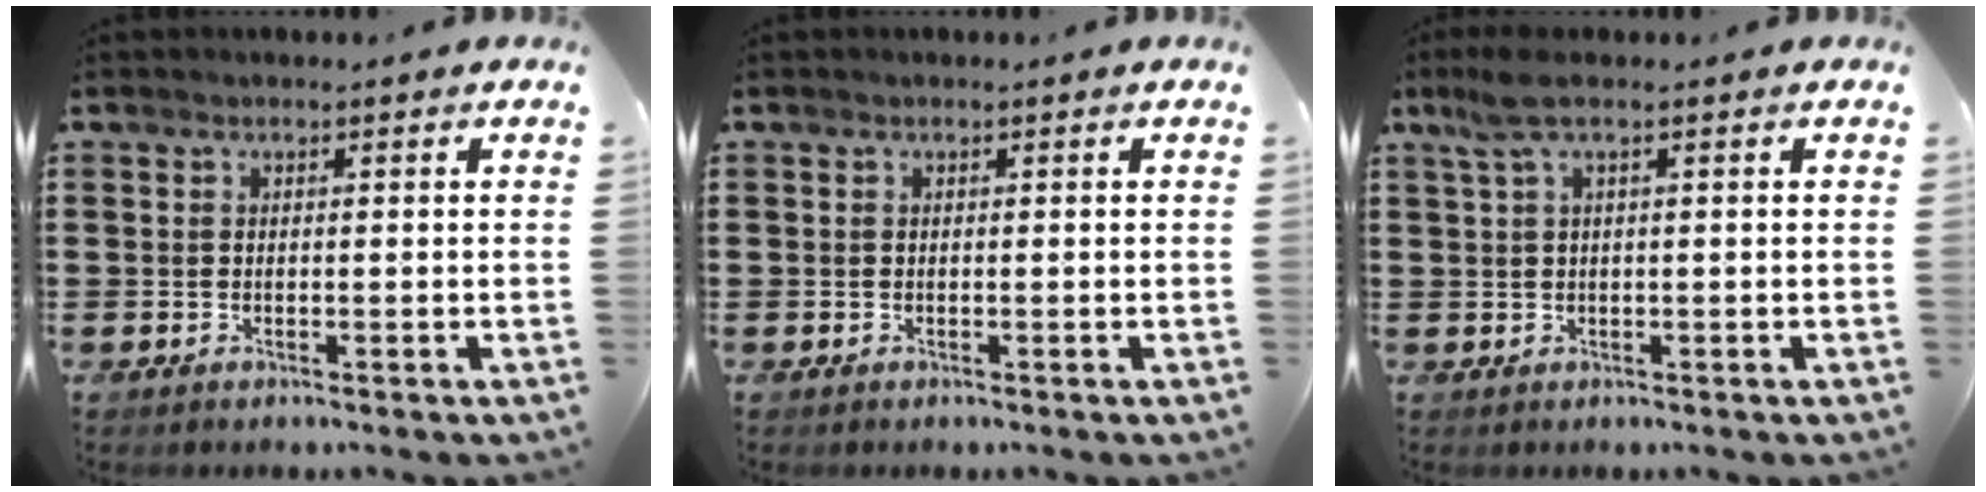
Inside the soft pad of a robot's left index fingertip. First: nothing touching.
{"total": 0.0}
{"total": 2.8, "force": [1.0, 0.4, 2.6], "torque": [-0.067, -0.004, 0.013]}